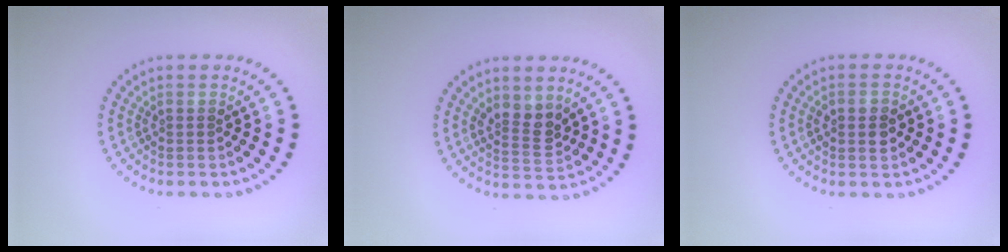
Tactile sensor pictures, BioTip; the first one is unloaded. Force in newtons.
{"total": 2.7, "press": 2.4, "slide": 1.1}
{"total": 2.5, "press": 2.5, "slide": 0.1}